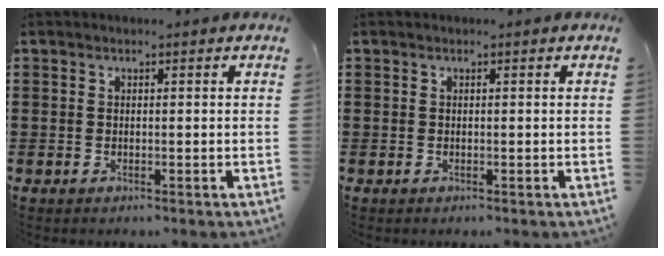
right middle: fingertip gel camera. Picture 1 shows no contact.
{"total": 0.0}